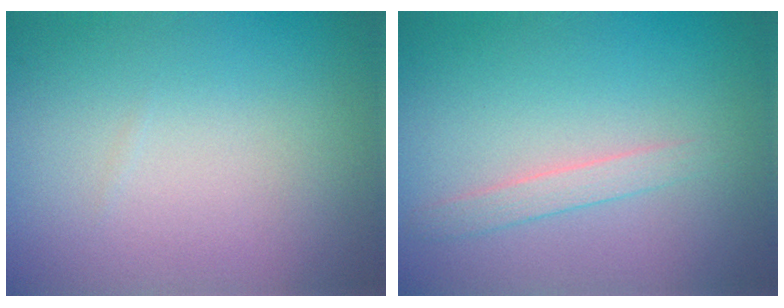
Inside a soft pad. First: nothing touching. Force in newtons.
{"total": 1.4, "press": 1.4, "slide": 0.1}